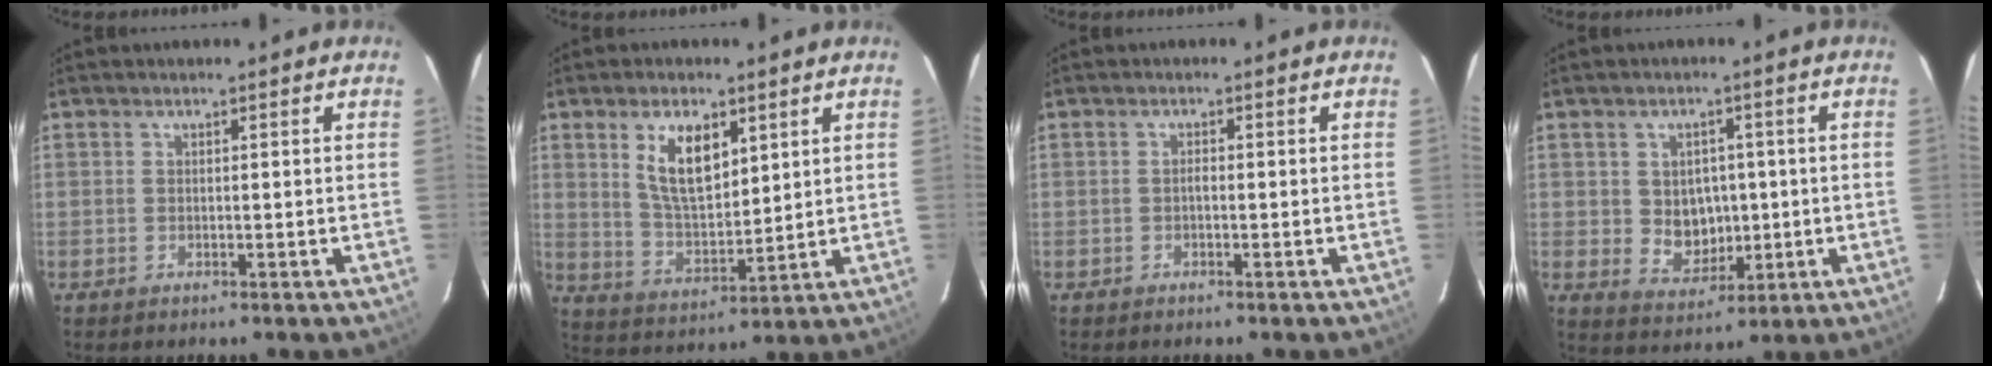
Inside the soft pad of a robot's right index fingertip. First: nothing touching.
{"total": 10.0, "force": [4.4, 4.6, 7.7], "torque": [-0.145, 0.004, 0.093]}
{"total": 0.6, "force": [-0.3, 0.2, 0.5], "torque": [-0.007, 0.005, -0.007]}
{"total": 6.8, "force": [-0.1, 5.9, 3.4], "torque": [-0.065, 0.004, 0.015]}